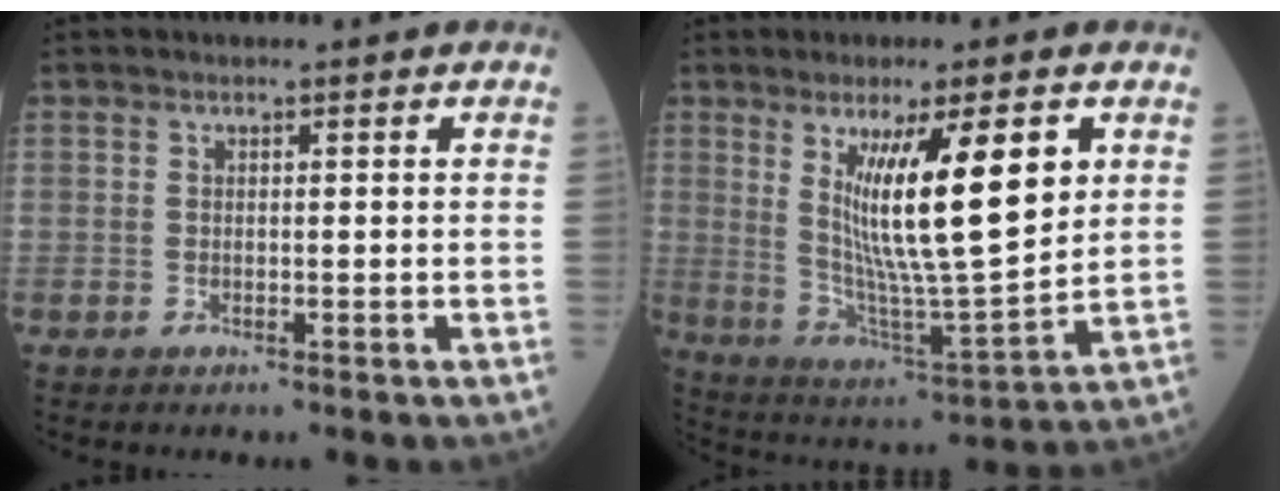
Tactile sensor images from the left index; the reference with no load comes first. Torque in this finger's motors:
{"motor_torque": [1.79, -0.35, 1.05, 0.21]}